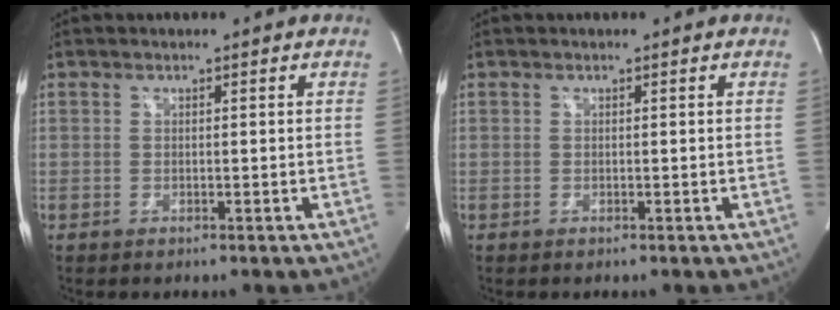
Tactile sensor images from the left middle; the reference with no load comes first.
{"total": 0.0}